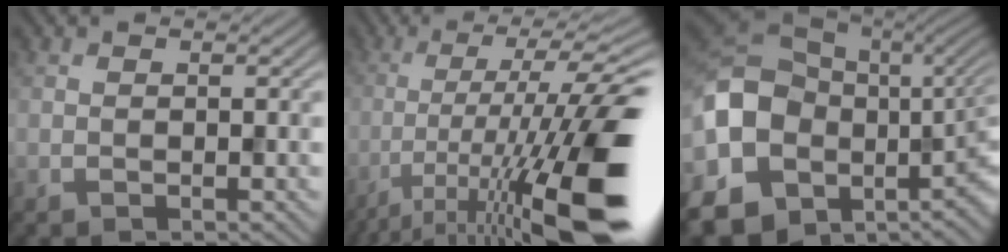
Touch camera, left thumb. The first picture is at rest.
{"total": 17.8, "force": [-7.6, 4.3, 15.5], "torque": [-0.246, -0.004, -0.126]}
{"total": 19.9, "force": [-0.7, 14.2, 13.9], "torque": [-0.284, -0.039, 0.026]}